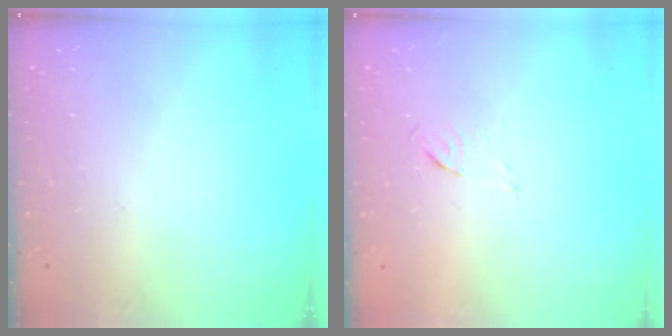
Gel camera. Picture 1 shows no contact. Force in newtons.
{"total": 3.9, "press": 3.7, "slide": 1.2}